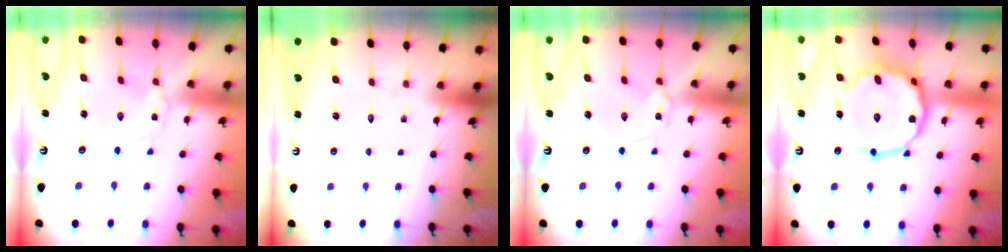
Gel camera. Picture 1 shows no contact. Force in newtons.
{"total": 0.0}
{"total": 2.3, "press": 2.3, "slide": 0.4}
{"total": 16.2, "press": 16.2, "slide": 1.4}